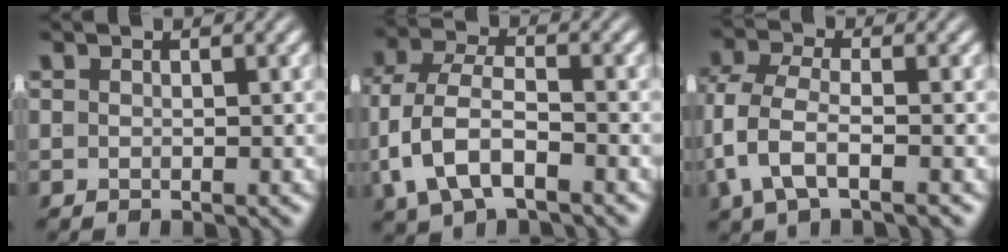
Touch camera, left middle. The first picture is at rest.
{"total": 6.4, "force": [-1.3, 4.3, 4.6], "torque": [-0.115, -0.030, -0.006]}
{"total": 5.3, "force": [-1.5, 3.3, 3.9], "torque": [-0.105, -0.030, -0.012]}